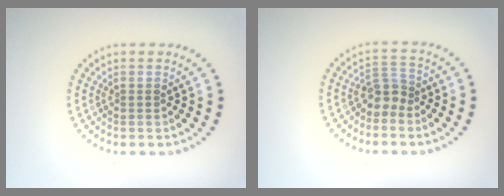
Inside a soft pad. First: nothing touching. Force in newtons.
{"total": 2.2, "press": 1.7, "slide": 1.4}